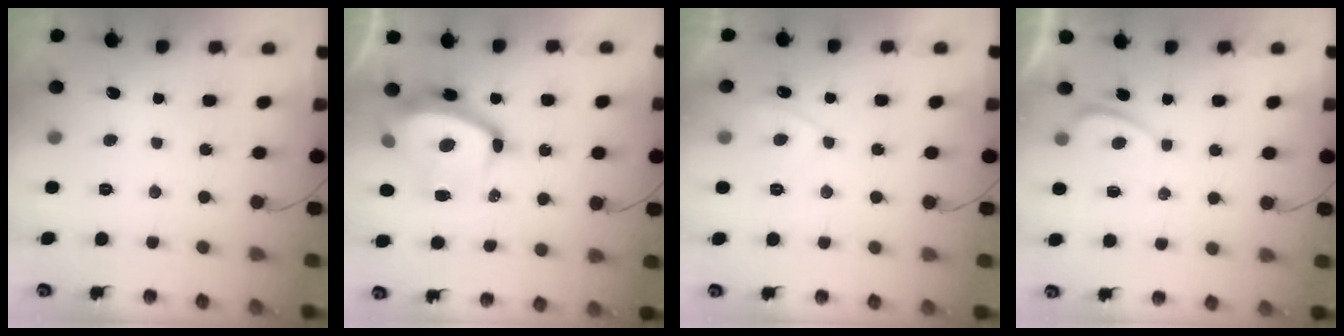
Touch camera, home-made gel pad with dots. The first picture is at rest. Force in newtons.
{"total": 14.5, "press": 14.3, "slide": 2.1}
{"total": 2.4, "press": 2.4, "slide": 0.5}
{"total": 0.8, "press": 0.6, "slide": 0.5}